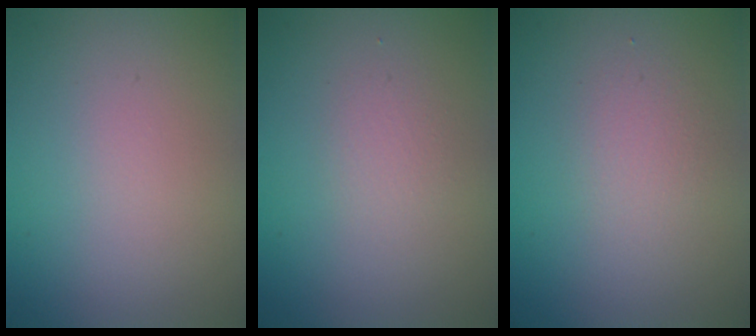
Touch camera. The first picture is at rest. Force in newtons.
{"total": 1.1, "press": 1.1, "slide": 0.1}
{"total": 1.4, "press": 1.4, "slide": 0.0}